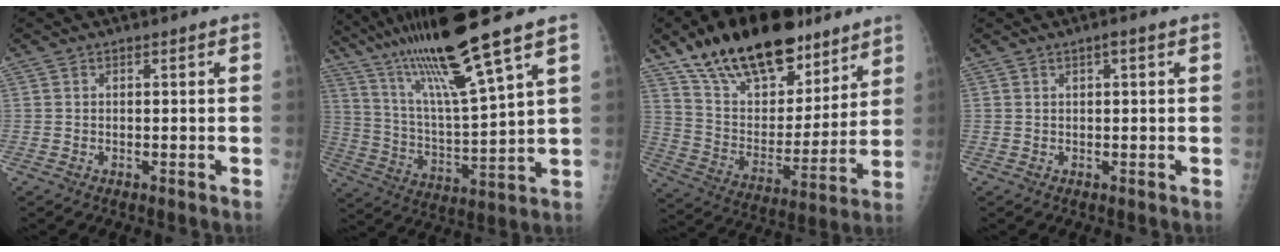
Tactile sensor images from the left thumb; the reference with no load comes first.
{"total": 18.4, "force": [13.1, 0.1, 12.9], "torque": [-0.222, -0.057, 0.242]}
{"total": 26.5, "force": [18.2, 12.4, 14.8], "torque": [-0.211, -0.053, 0.304]}
{"total": 0.9, "force": [0.5, 0.4, 0.7], "torque": [-0.007, 0.002, 0.004]}